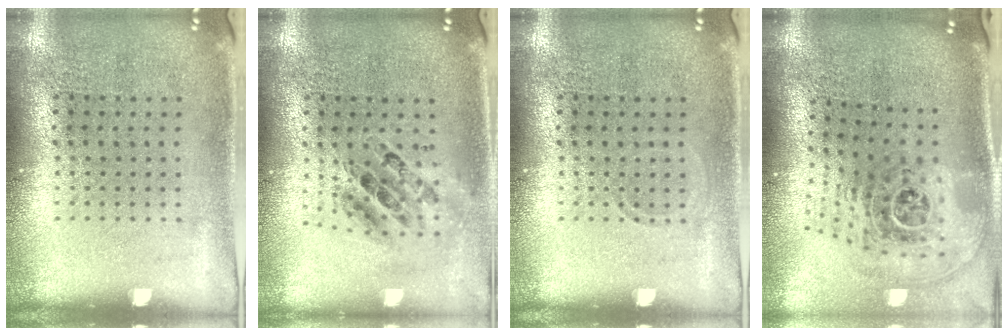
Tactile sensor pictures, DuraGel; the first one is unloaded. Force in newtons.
{"total": 0.8, "press": 0.8, "slide": 0.1}
{"total": 0.6, "press": 0.5, "slide": 0.2}
{"total": 2.5, "press": 1.8, "slide": 1.8}